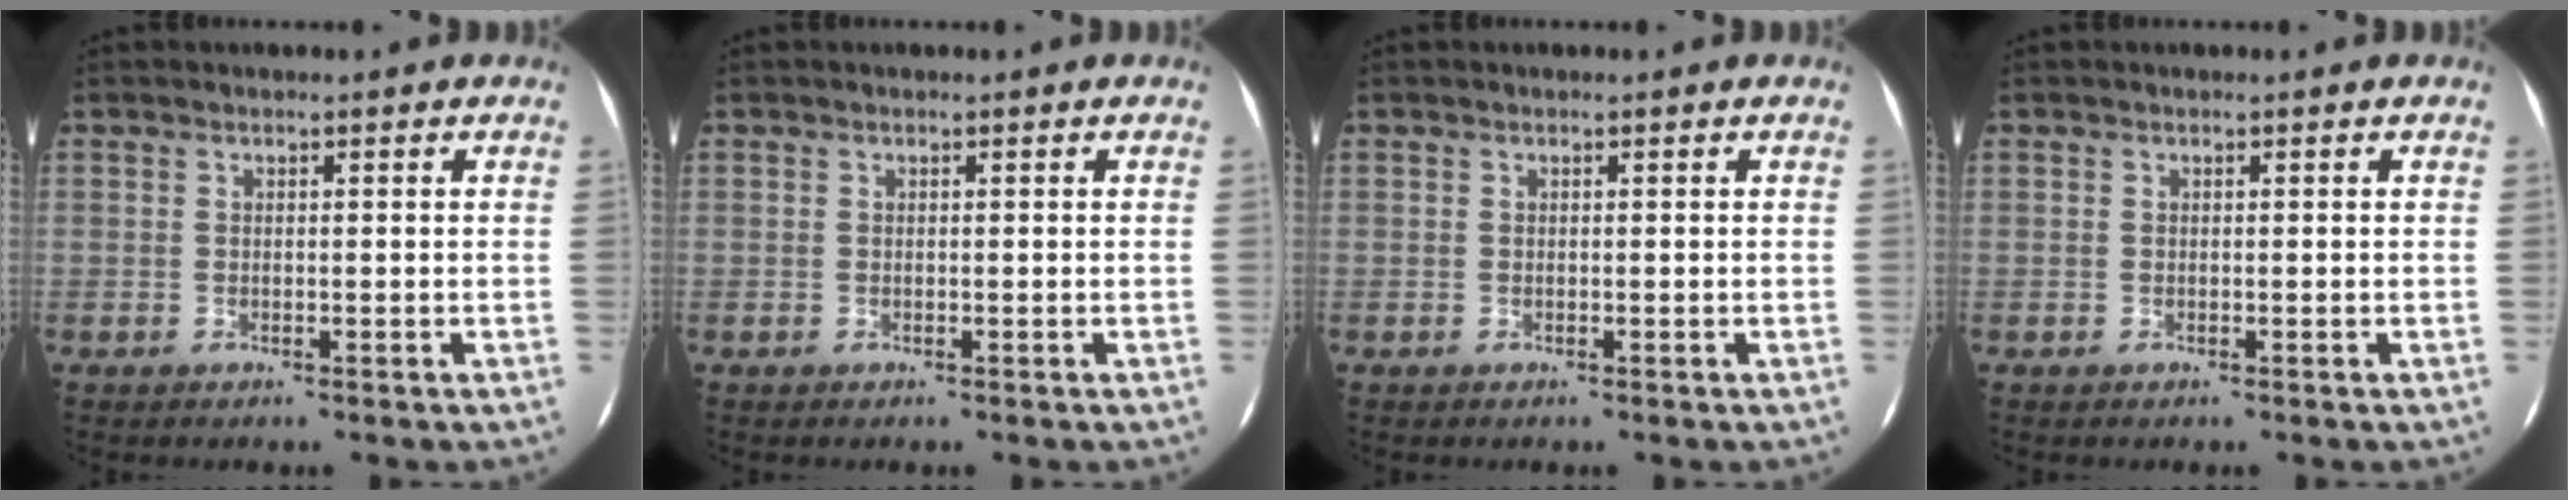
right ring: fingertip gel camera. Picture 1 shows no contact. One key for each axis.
{"total": 0.0}
{"total": 0.0}
{"total": 0.0}